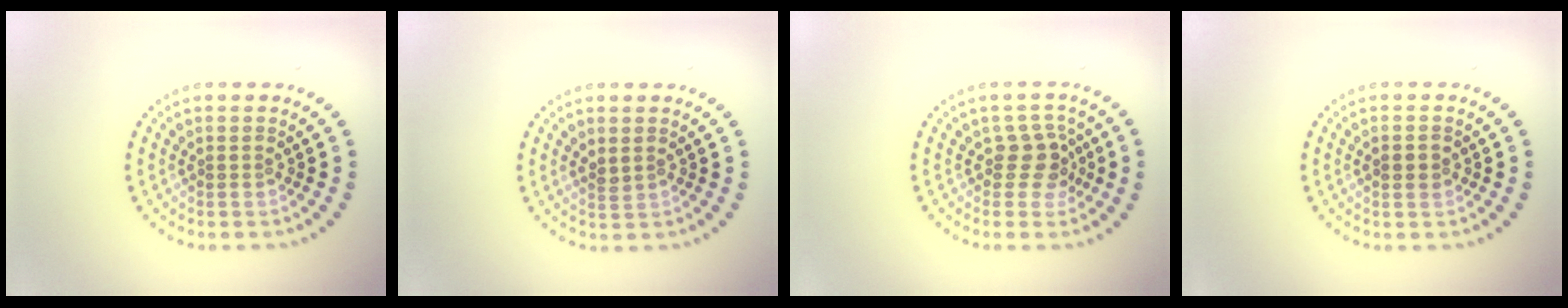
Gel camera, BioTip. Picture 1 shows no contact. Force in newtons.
{"total": 0.9, "press": 0.7, "slide": 0.5}
{"total": 2.6, "press": 2.0, "slide": 1.6}
{"total": 1.1, "press": 1.1, "slide": 0.2}